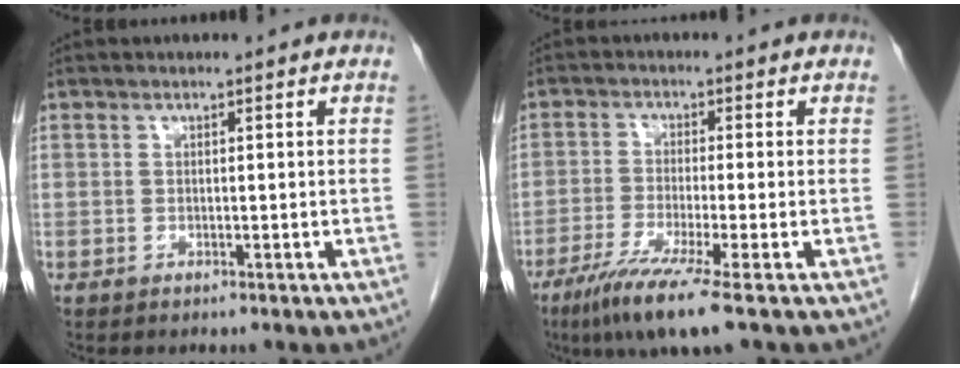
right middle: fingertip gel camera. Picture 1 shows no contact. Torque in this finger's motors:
{"motor_torque": [1.25, -0.89, 0.48, 0.10]}